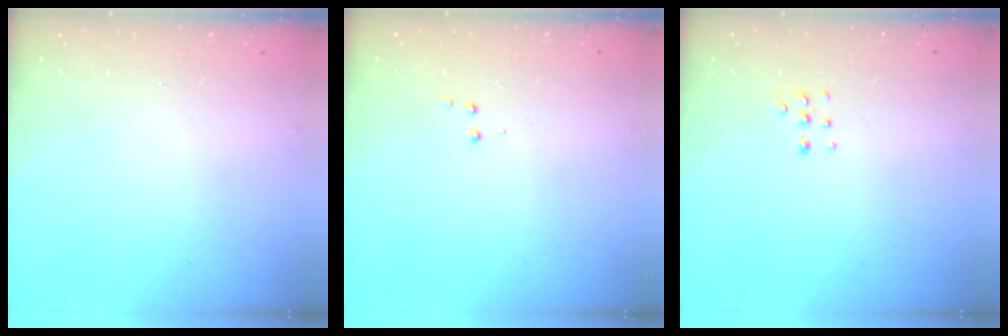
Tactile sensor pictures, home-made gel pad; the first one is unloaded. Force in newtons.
{"total": 3.6, "press": 3.5, "slide": 0.7}
{"total": 4.3, "press": 4.2, "slide": 1.1}